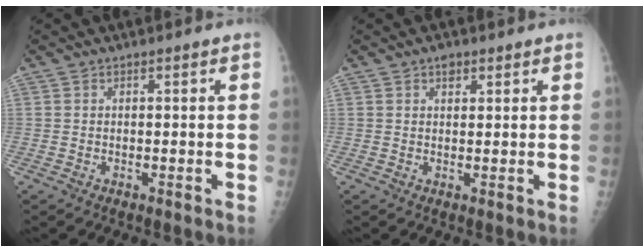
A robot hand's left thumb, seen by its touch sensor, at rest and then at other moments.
{"total": 1.9, "force": [1.2, 1.1, 1.0], "torque": [-0.003, -0.004, 0.014]}